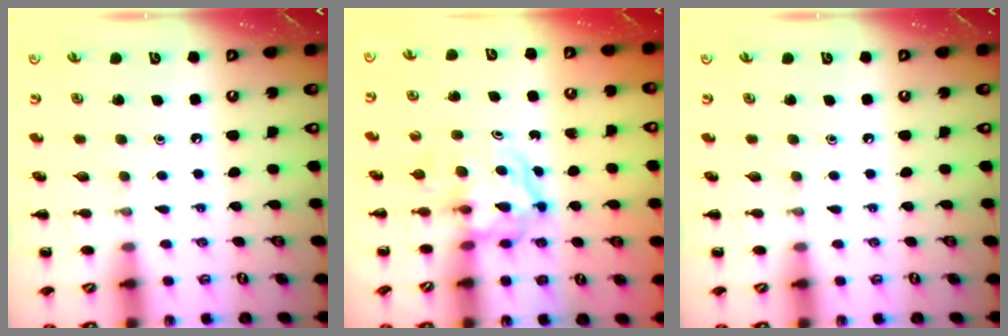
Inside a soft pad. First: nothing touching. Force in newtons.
{"total": 3.9, "press": 3.9, "slide": 0.5}
{"total": 0.0}